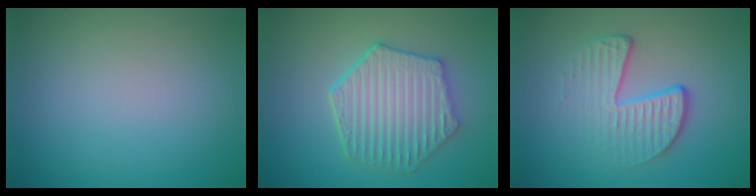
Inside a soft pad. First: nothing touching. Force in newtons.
{"total": 6.1, "press": 4.9, "slide": 3.7}
{"total": 4.3, "press": 2.7, "slide": 3.3}